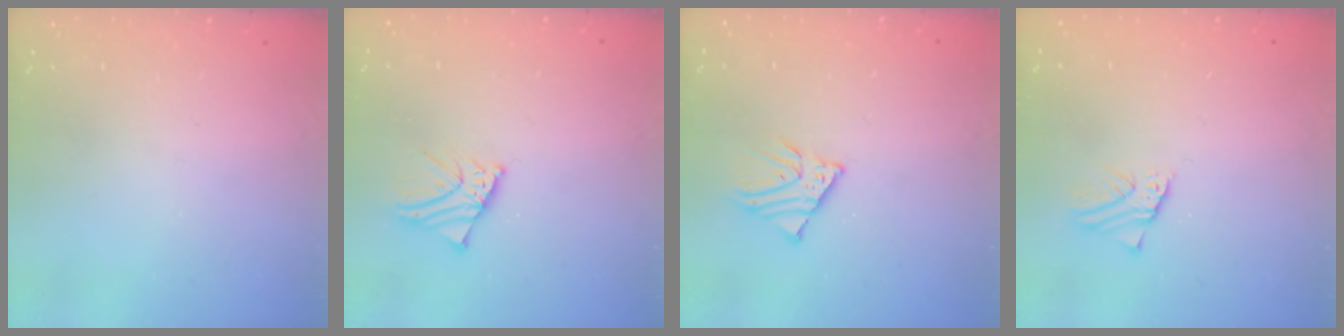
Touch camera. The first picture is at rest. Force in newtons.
{"total": 2.7, "press": 2.7, "slide": 0.4}
{"total": 5.1, "press": 5.0, "slide": 0.5}
{"total": 1.3, "press": 1.3, "slide": 0.0}